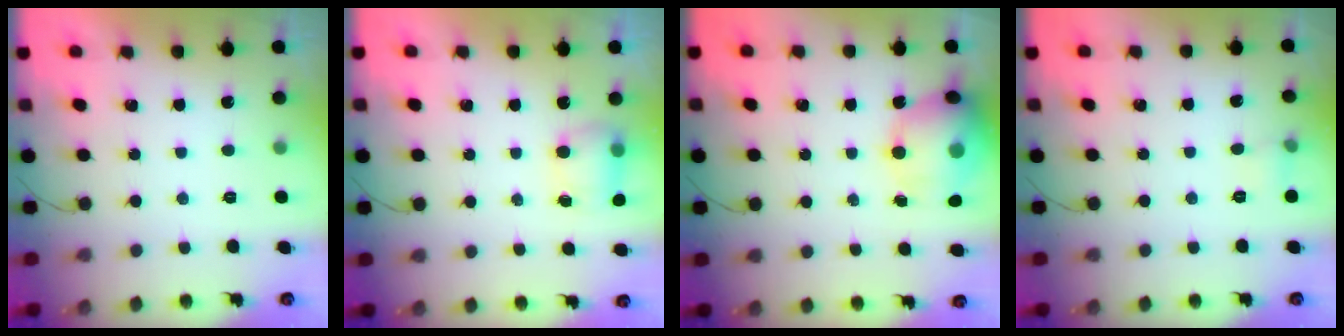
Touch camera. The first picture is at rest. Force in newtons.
{"total": 5.3, "press": 5.3, "slide": 0.8}
{"total": 17.5, "press": 17.2, "slide": 3.5}
{"total": 6.9, "press": 3.6, "slide": 5.9}